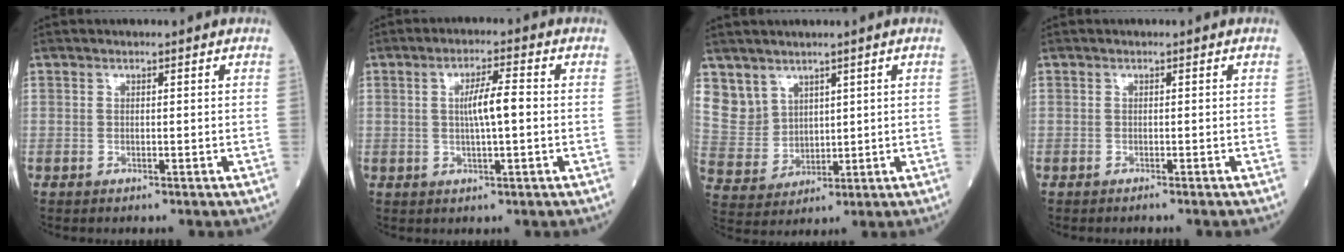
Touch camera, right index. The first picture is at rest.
{"total": 4.9, "force": [0.1, 0.5, 4.9], "torque": [-0.088, 0.005, 0.001]}
{"total": 6.5, "force": [4.2, 5.0, 0.5], "torque": [-0.019, 0.007, 0.103]}
{"total": 1.0, "force": [-0.9, -0.2, 0.4], "torque": [0.000, 0.003, -0.014]}